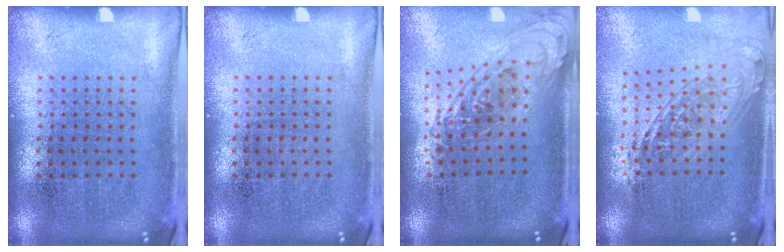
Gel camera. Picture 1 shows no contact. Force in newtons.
{"total": 0.0}
{"total": 1.1, "press": 1.0, "slide": 0.4}
{"total": 1.7, "press": 1.4, "slide": 1.0}